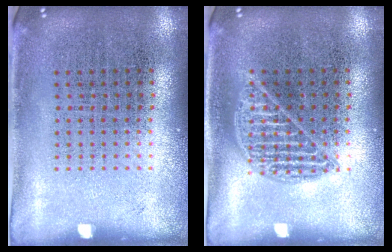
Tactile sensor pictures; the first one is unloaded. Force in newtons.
{"total": 1.0, "press": 1.0, "slide": 0.1}